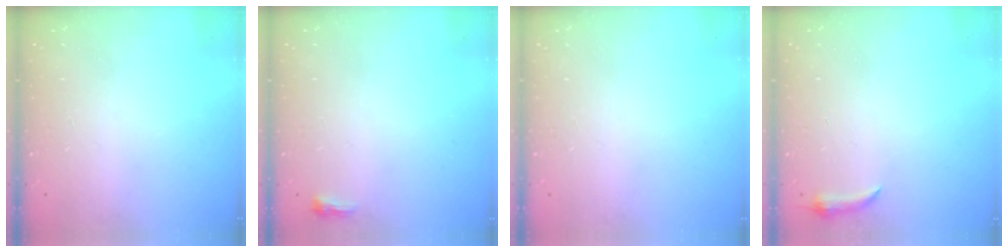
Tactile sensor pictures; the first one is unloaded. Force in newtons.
{"total": 2.9, "press": 2.8, "slide": 0.8}
{"total": 0.0}
{"total": 4.0, "press": 3.9, "slide": 0.8}